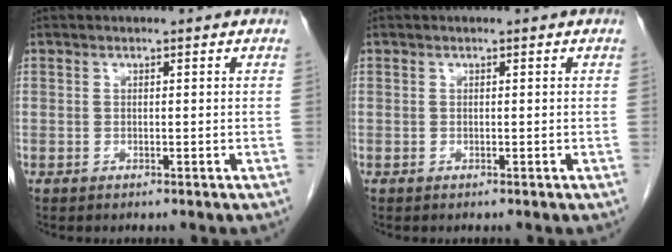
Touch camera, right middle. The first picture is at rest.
{"total": 0.0}